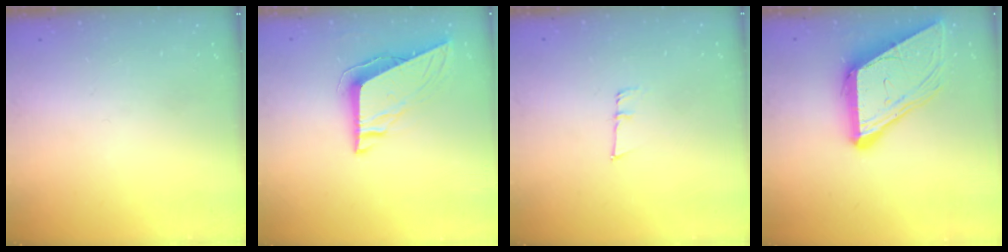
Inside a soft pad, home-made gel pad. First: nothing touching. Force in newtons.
{"total": 8.5, "press": 8.5, "slide": 0.3}
{"total": 6.0, "press": 5.6, "slide": 2.1}
{"total": 11.5, "press": 11.4, "slide": 1.1}